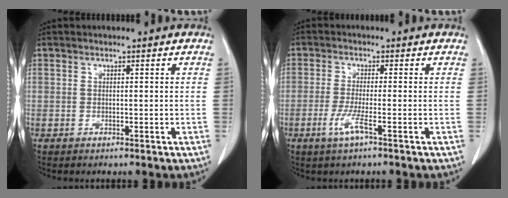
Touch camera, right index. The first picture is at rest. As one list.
[{"total": 3.7, "force": [-1.8, -0.1, 3.2], "torque": [-0.069, -0.009, -0.037]}]